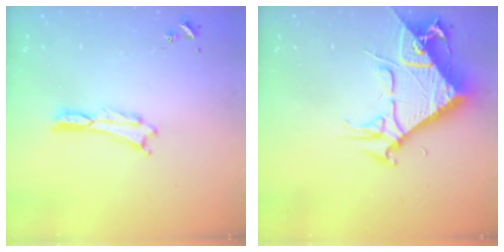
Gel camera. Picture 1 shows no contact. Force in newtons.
{"total": 9.0, "press": 9.0, "slide": 0.9}